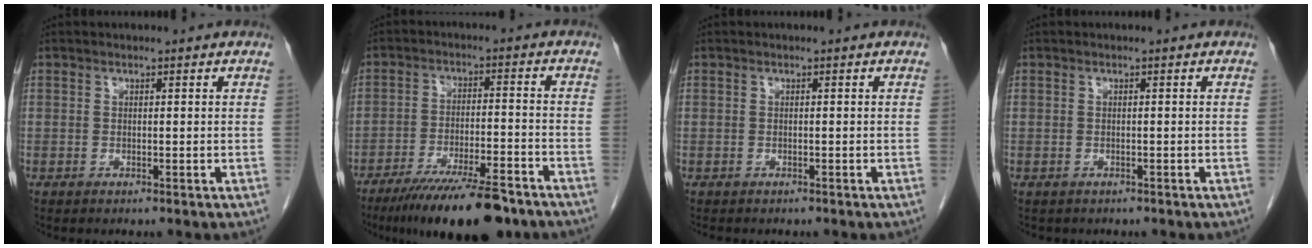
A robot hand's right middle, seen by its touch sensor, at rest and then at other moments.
{"total": 14.7, "force": [-11.3, 2.5, 9.1], "torque": [-0.130, -0.018, -0.181]}
{"total": 1.8, "force": [-1.5, 0.8, 0.7], "torque": [-0.017, -0.004, -0.018]}
{"total": 1.3, "force": [-1.1, 0.8, 0.2], "torque": [-0.015, 0.000, -0.011]}